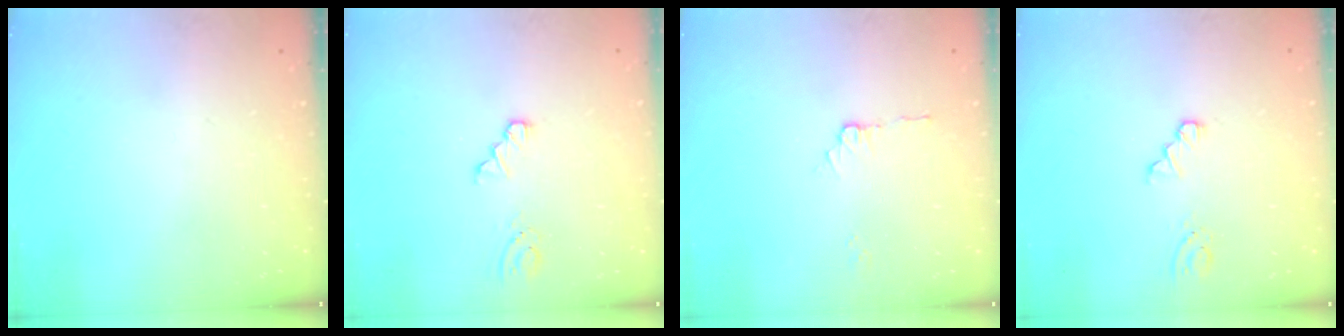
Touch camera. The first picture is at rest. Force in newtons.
{"total": 1.1, "press": 1.1, "slide": 0.2}
{"total": 3.3, "press": 3.3, "slide": 0.4}
{"total": 1.3, "press": 1.3, "slide": 0.2}